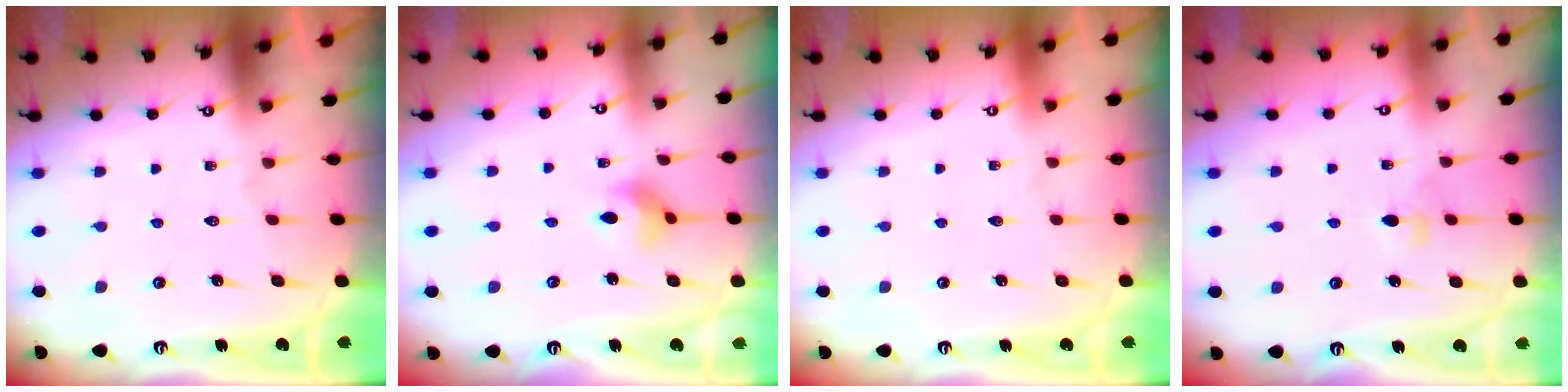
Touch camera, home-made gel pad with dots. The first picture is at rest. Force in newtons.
{"total": 4.2, "press": 4.1, "slide": 0.7}
{"total": 0.0}
{"total": 3.2, "press": 3.1, "slide": 0.8}